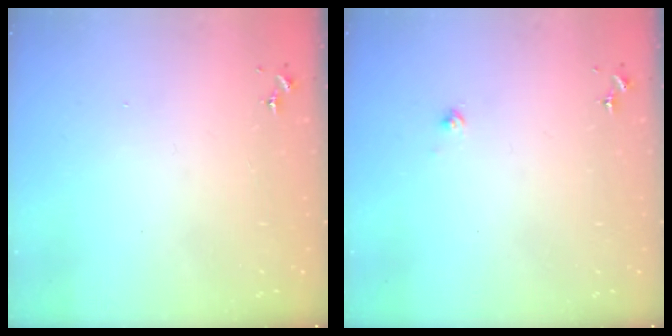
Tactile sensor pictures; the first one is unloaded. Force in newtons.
{"total": 2.3, "press": 2.3, "slide": 0.2}